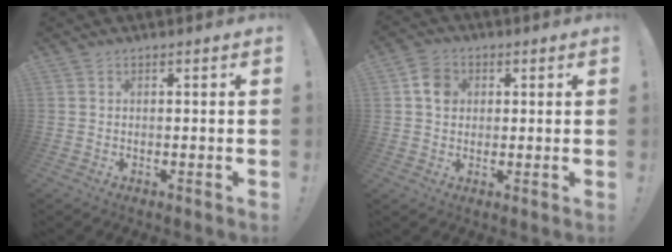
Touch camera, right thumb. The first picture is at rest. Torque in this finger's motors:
{"motor_torque": [0.13, 0.03, 0.26, -0.37, -0.01]}